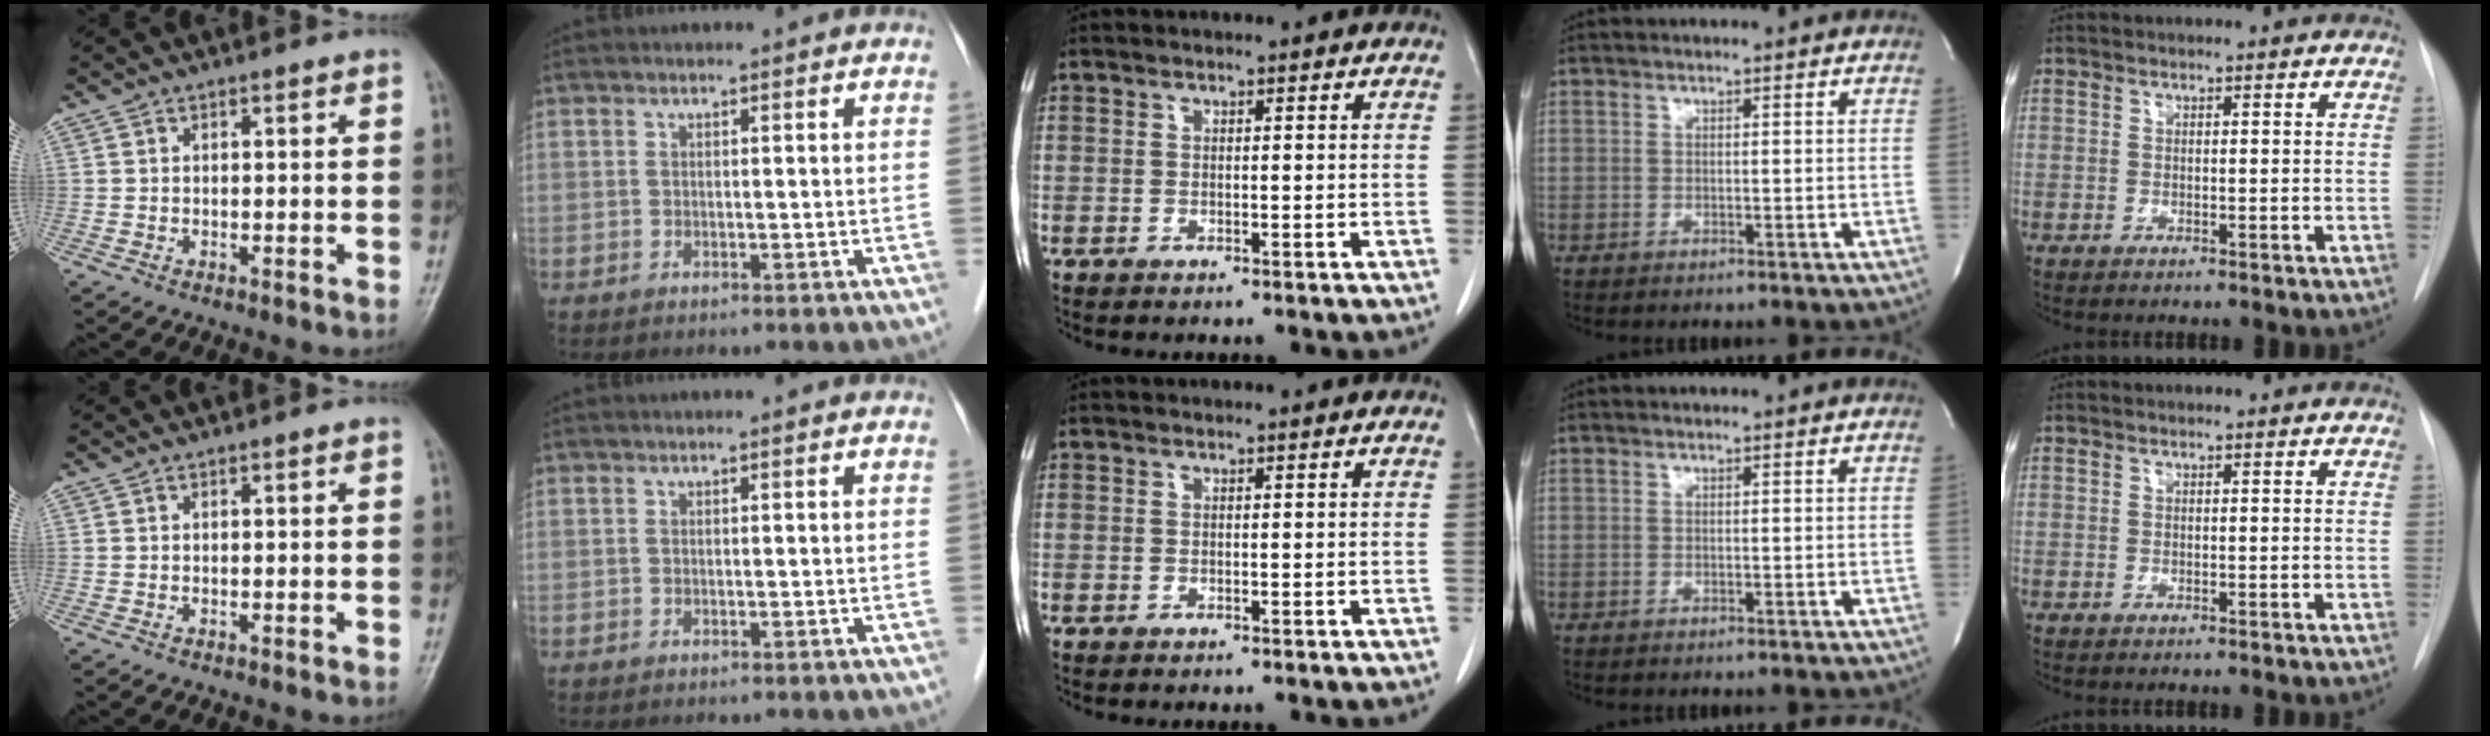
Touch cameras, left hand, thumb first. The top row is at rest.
{}